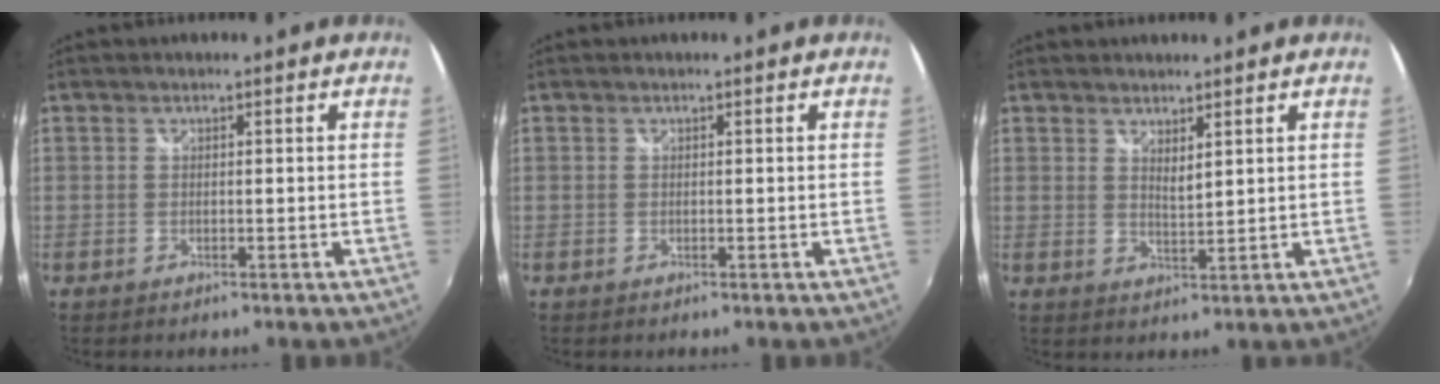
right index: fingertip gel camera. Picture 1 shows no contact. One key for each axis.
{"total": 0.0}
{"total": 2.7, "fx": 2.0, "fy": 0.7, "fz": 1.7, "tx": -0.029, "ty": -0.005, "tz": 0.033}